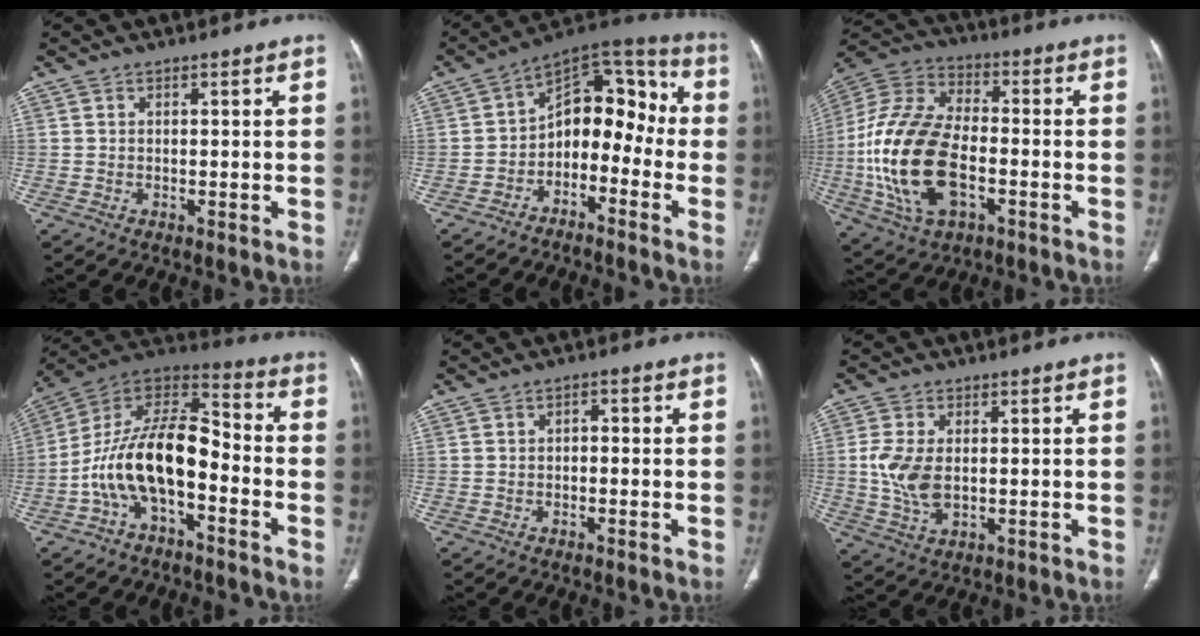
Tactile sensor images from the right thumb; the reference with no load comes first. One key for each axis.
{"total": 13.7, "fx": -3.8, "fy": 9.1, "fz": 9.6, "tx": -0.094, "ty": 0.087, "tz": -0.073}
{"total": 21.8, "fx": -4.5, "fy": 12.2, "fz": 17.4, "tx": -0.364, "ty": 0.016, "tz": -0.080}
{"total": 16.8, "fx": -4.9, "fy": 8.4, "fz": 13.7, "tx": -0.239, "ty": 0.074, "tz": -0.092}
{"total": 1.5, "fx": -0.2, "fy": 1.0, "fz": 1.1, "tx": -0.012, "ty": 0.009, "tz": -0.008}
{"total": 7.6, "fx": 0.2, "fy": 4.4, "fz": 6.2, "tx": -0.138, "ty": -0.004, "tz": 0.009}